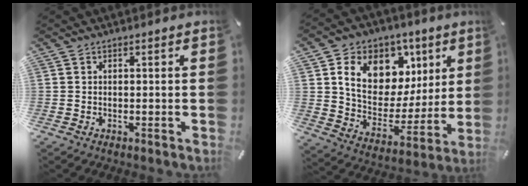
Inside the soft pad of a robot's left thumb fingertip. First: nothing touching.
{"total": 15.6, "force": [7.3, 11.5, 7.6], "torque": [-0.125, -0.041, 0.137]}